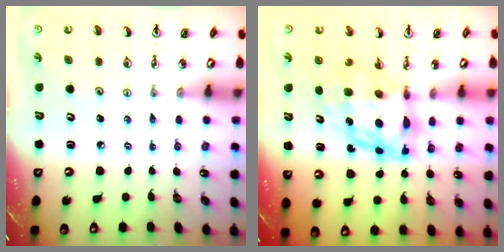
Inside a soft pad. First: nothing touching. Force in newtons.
{"total": 9.6, "press": 9.6, "slide": 1.1}